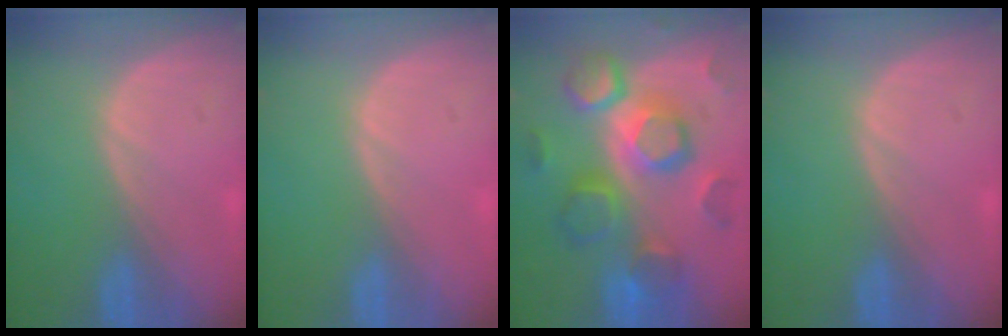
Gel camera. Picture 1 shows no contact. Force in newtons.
{"total": 0.0}
{"total": 12.2, "press": 12.1, "slide": 0.9}
{"total": 0.0}